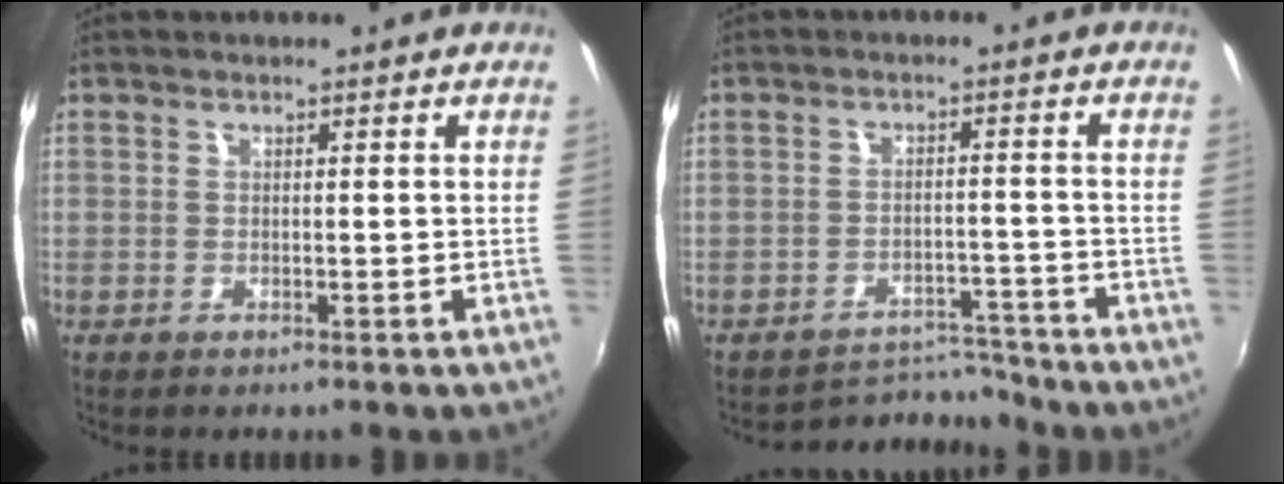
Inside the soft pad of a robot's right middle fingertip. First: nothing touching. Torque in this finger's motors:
{"motor_torque": [-0.99, -1.15, -0.27, -0.03]}